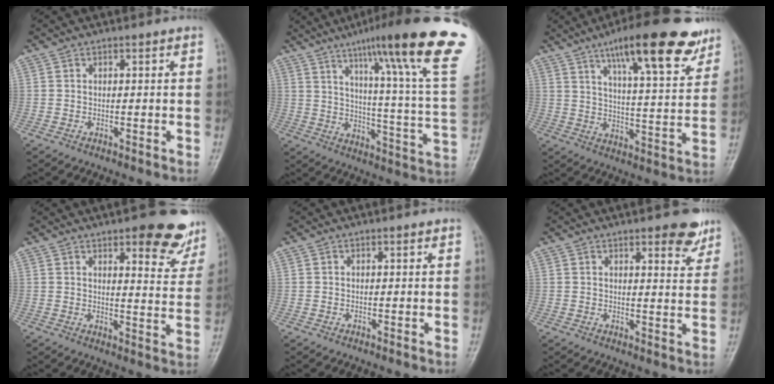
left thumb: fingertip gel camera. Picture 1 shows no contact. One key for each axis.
{"total": 27.6, "fx": 16.7, "fy": 1.9, "fz": 21.9, "tx": -0.283, "ty": -0.067, "tz": 0.230}
{"total": 18.9, "fx": 11.9, "fy": 4.7, "fz": 14.0, "tx": -0.177, "ty": -0.045, "tz": 0.180}
{"total": 12.5, "fx": 8.4, "fy": 4.4, "fz": 8.2, "tx": -0.058, "ty": -0.047, "tz": 0.099}
{"total": 0.0}
{"total": 6.3, "fx": 4.2, "fy": 2.2, "fz": 4.2, "tx": -0.032, "ty": -0.022, "tz": 0.049}